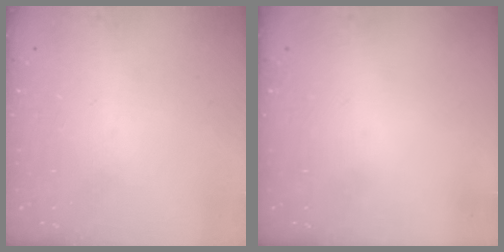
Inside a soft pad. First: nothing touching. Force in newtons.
{"total": 0.0}